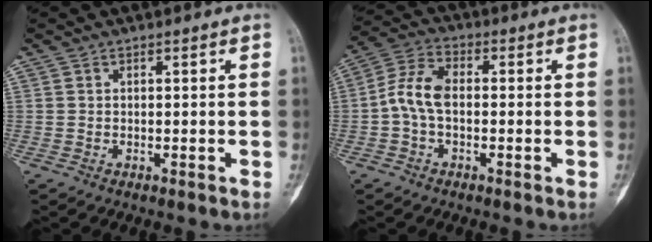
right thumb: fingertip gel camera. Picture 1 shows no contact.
{"total": 7.2, "force": [-0.8, 4.3, 5.8], "torque": [-0.117, 0.024, -0.026]}